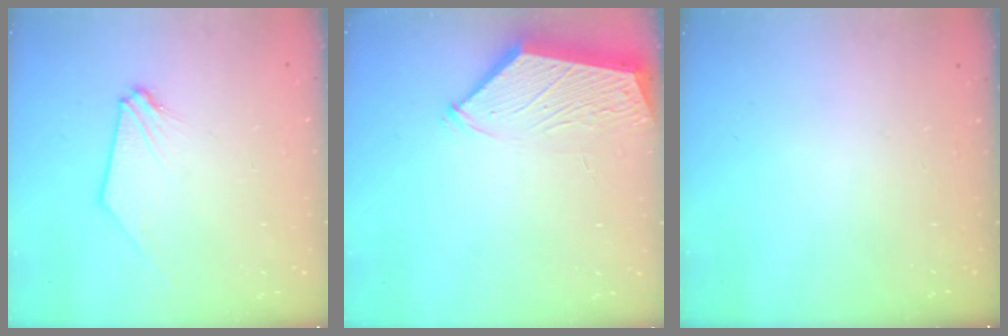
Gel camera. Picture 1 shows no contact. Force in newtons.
{"total": 3.0, "press": 3.0, "slide": 0.4}
{"total": 0.0}